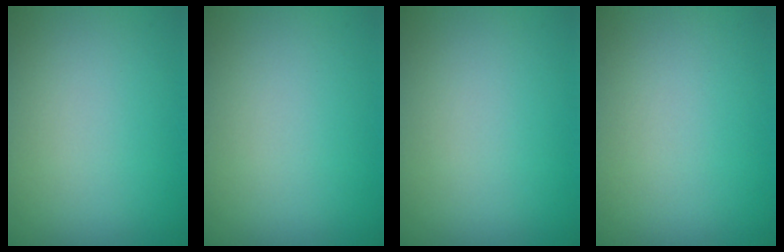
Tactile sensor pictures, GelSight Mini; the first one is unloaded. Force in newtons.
{"total": 0.0}
{"total": 0.0}
{"total": 0.0}